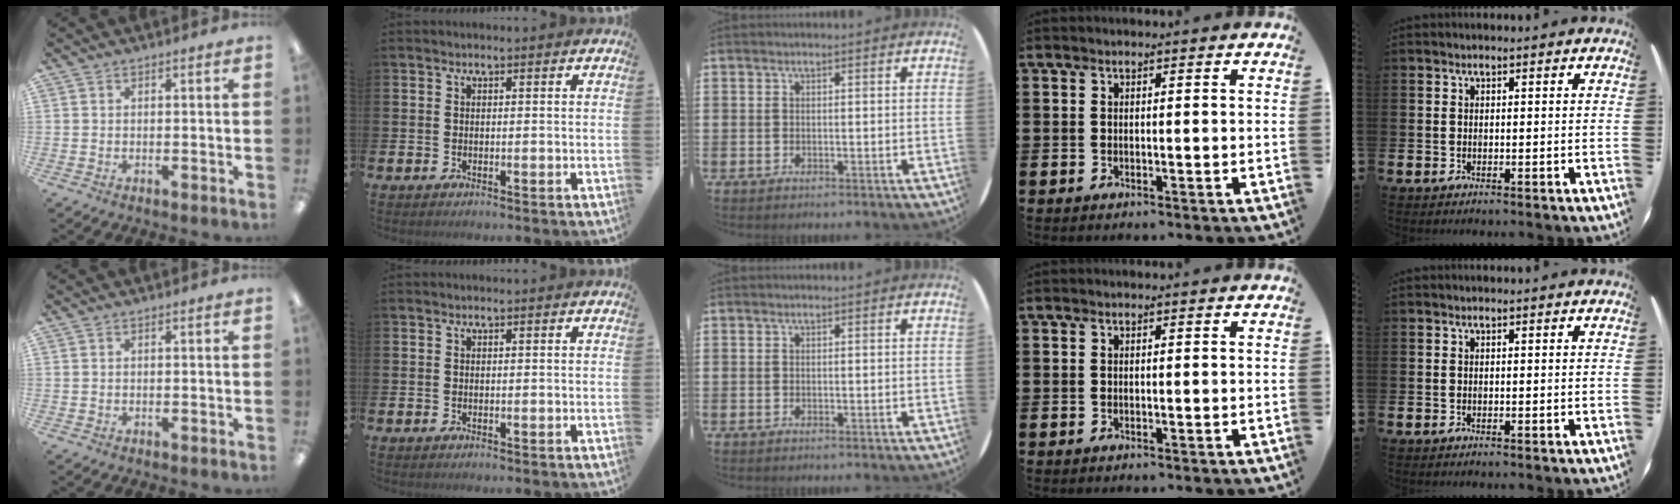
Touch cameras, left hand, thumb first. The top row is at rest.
{}